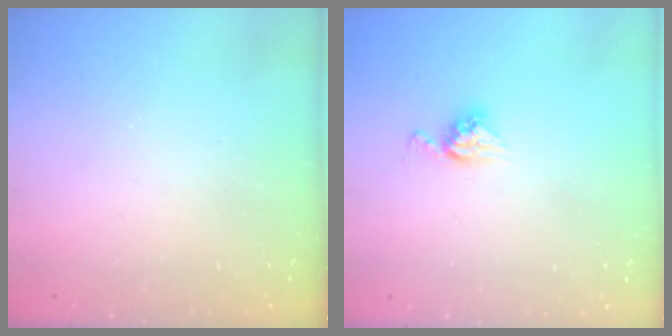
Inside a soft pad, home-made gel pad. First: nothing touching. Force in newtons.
{"total": 7.1, "press": 7.1, "slide": 0.3}